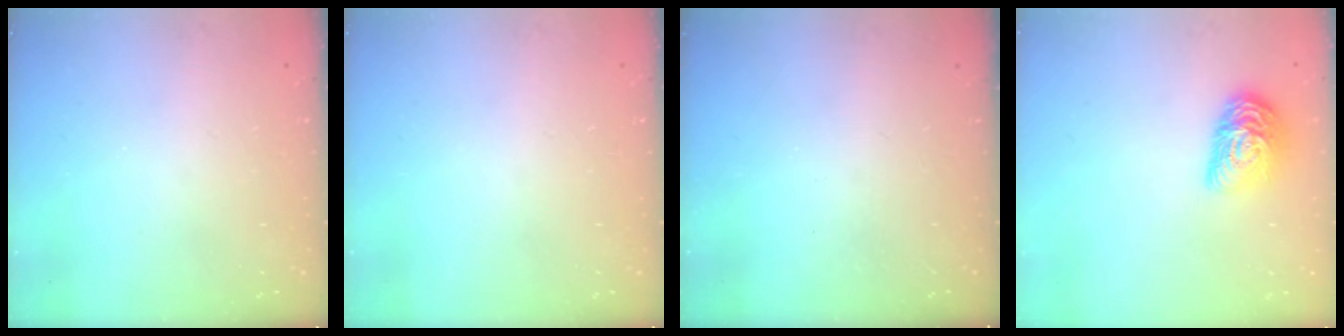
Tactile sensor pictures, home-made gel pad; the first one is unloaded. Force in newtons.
{"total": 0.0}
{"total": 0.0}
{"total": 12.8, "press": 12.8, "slide": 0.5}